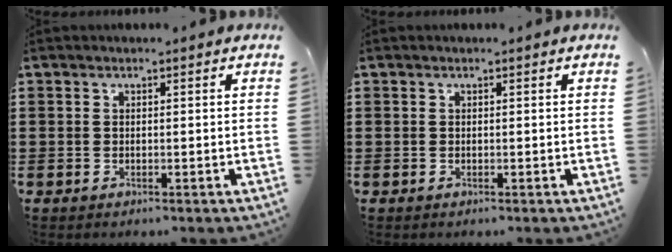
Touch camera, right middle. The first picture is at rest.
{"total": 0.0}